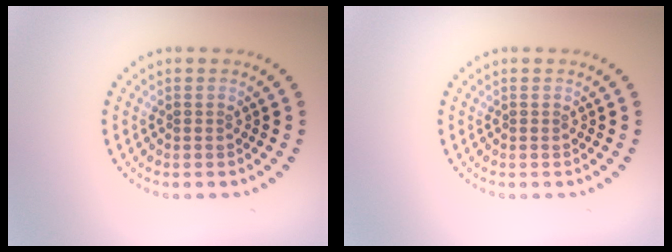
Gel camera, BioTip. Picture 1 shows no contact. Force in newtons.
{"total": 0.0}